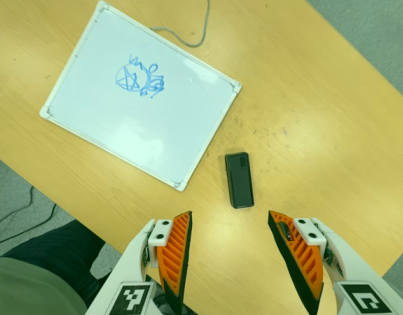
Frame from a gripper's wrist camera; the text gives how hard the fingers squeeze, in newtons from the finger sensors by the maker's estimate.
{"total": 0.0}